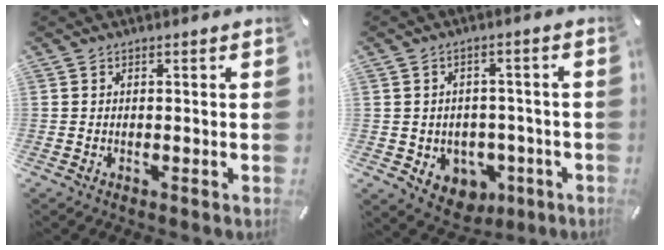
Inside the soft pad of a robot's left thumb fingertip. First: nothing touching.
{"total": 6.2, "force": [-0.9, 5.9, 1.9], "torque": [-0.028, 0.004, -0.006]}